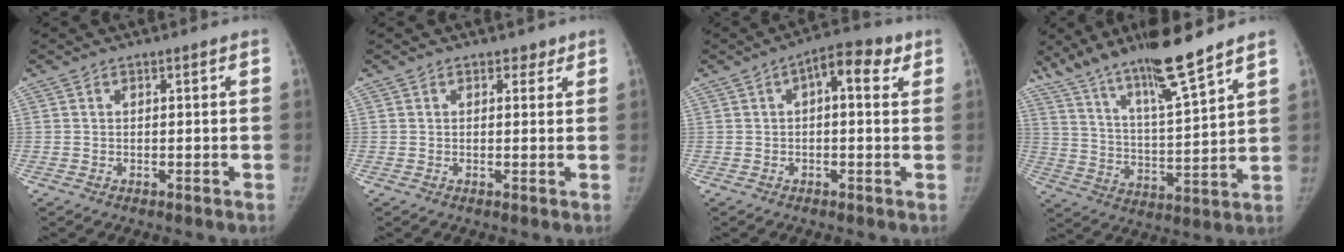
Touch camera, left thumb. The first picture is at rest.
{"total": 1.5, "force": [1.0, 1.1, 0.4], "torque": [0.013, -0.003, 0.006]}
{"total": 7.5, "force": [2.5, 3.5, 6.2], "torque": [-0.065, 0.022, 0.022]}
{"total": 16.7, "force": [12.5, 1.7, 10.9], "torque": [-0.177, -0.063, 0.224]}